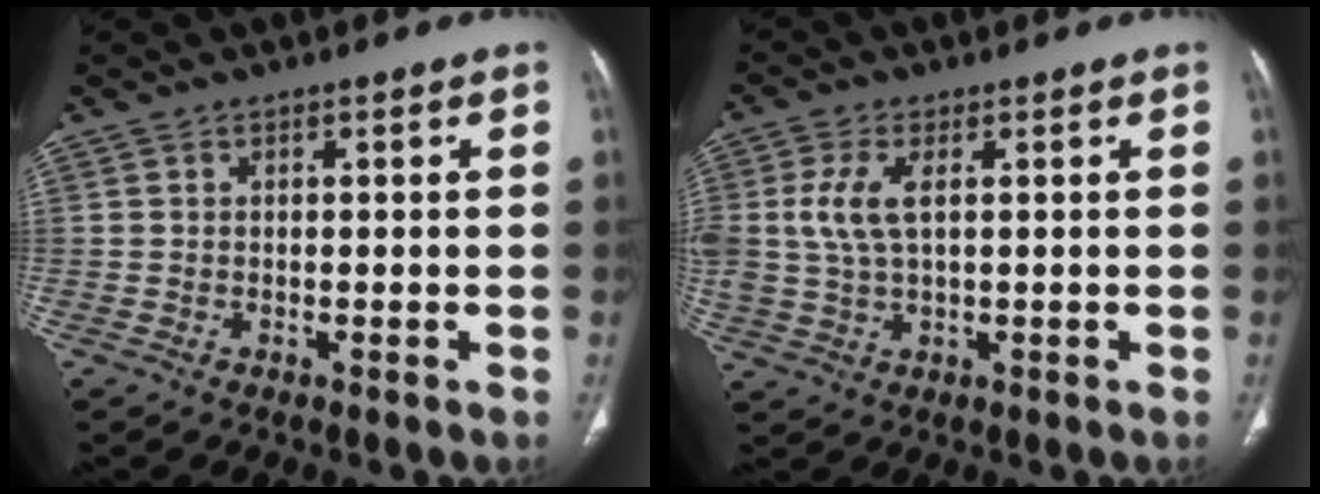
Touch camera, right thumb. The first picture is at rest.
{"total": 7.0, "force": [1.4, 3.4, 5.9], "torque": [-0.145, 0.002, 0.031]}